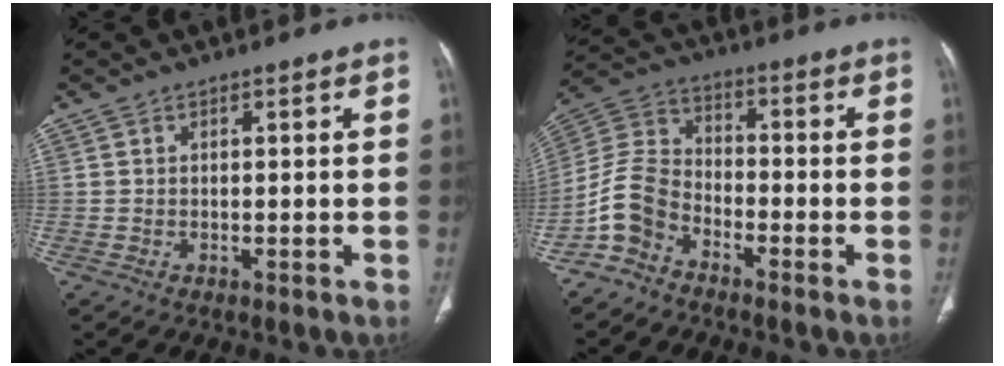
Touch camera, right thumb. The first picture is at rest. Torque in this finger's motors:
{"motor_torque": [0.12, 0.04, 0.26, -0.19, 0.09]}